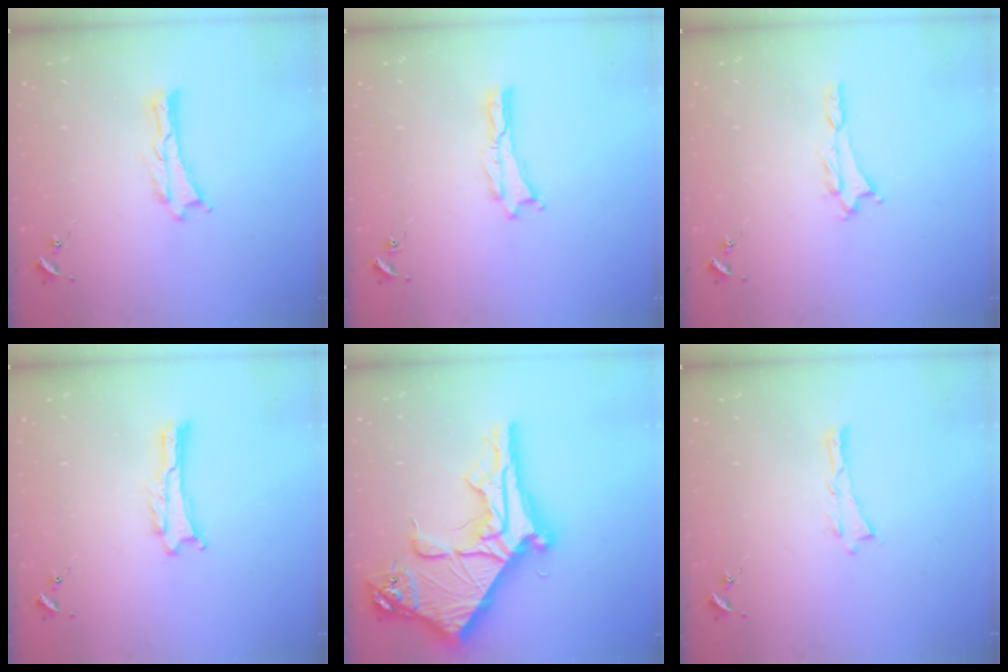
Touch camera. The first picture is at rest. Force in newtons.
{"total": 0.0}
{"total": 1.2, "press": 1.2, "slide": 0.2}
{"total": 0.0}
{"total": 13.5, "press": 13.4, "slide": 1.4}
{"total": 0.0}